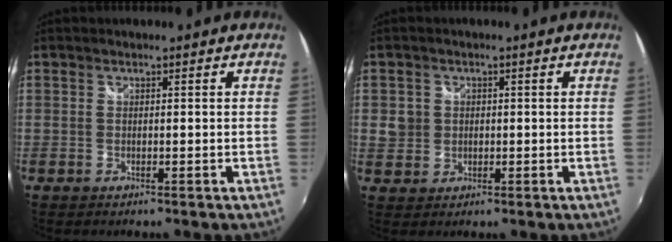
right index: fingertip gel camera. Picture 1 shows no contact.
{"total": 3.9, "force": [0.2, 3.7, 1.1], "torque": [-0.019, 0.007, 0.004]}